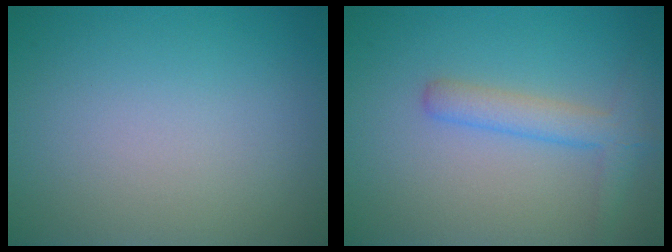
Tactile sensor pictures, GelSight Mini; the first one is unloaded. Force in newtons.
{"total": 2.9, "press": 2.9, "slide": 0.2}